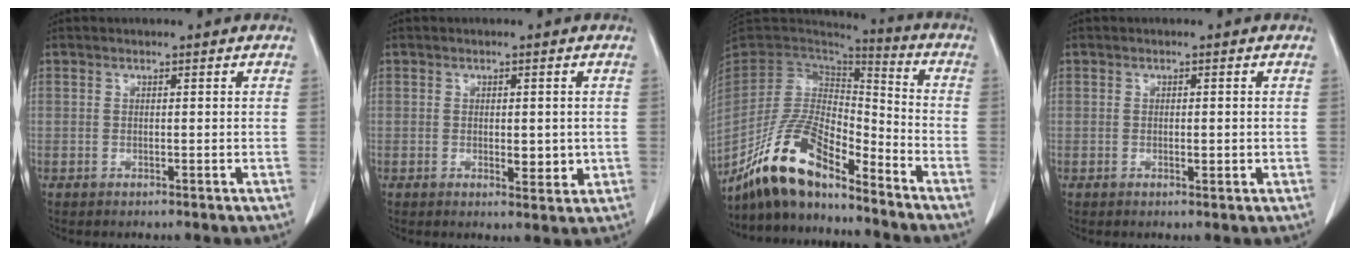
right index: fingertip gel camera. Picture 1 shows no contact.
{"total": 2.9, "force": [-0.1, 1.5, 2.5], "torque": [-0.031, -0.006, 0.003]}
{"total": 15.4, "force": [-12.3, 3.8, 8.5], "torque": [-0.163, 0.006, -0.230]}
{"total": 0.9, "force": [0.0, 0.5, 0.8], "torque": [-0.009, -0.002, 0.000]}